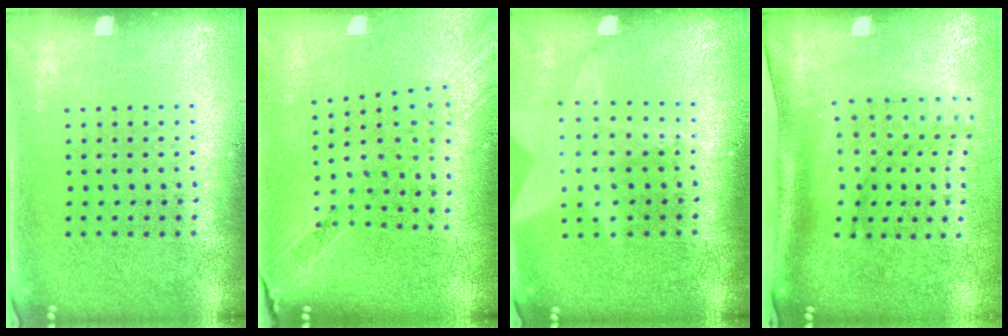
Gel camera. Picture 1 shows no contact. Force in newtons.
{"total": 1.1, "press": 1.1, "slide": 0.2}
{"total": 1.8, "press": 1.5, "slide": 1.1}
{"total": 2.1, "press": 1.5, "slide": 1.5}